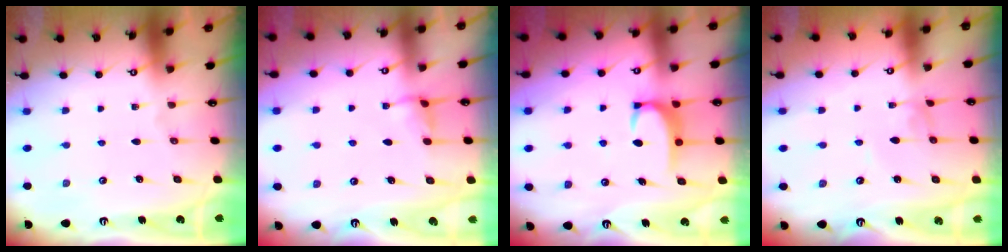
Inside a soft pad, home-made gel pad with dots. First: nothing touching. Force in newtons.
{"total": 2.9, "press": 2.9, "slide": 0.6}
{"total": 3.6, "press": 3.6, "slide": 0.4}
{"total": 2.7, "press": 2.7, "slide": 0.1}